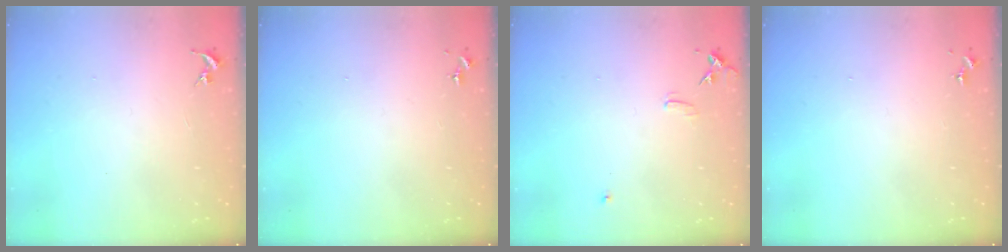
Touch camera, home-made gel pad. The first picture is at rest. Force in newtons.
{"total": 0.0}
{"total": 7.6, "press": 7.6, "slide": 0.7}
{"total": 0.0}